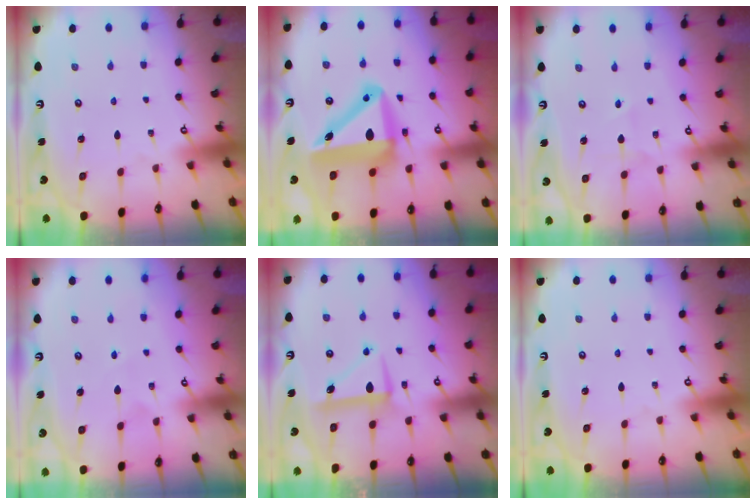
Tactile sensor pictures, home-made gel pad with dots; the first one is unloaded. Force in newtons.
{"total": 14.3, "press": 13.7, "slide": 4.0}
{"total": 2.7, "press": 2.5, "slide": 0.9}
{"total": 4.3, "press": 4.1, "slide": 1.1}
{"total": 8.7, "press": 8.6, "slide": 0.8}
{"total": 0.0}